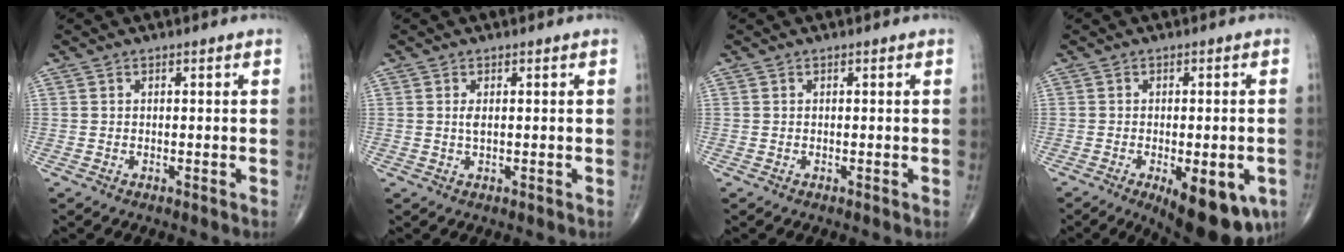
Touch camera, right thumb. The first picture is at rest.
{"total": 1.2, "force": [0.3, 0.4, 1.1], "torque": [-0.023, -0.001, 0.008]}
{"total": 0.0}
{"total": 13.9, "force": [-5.8, 5.5, 11.4], "torque": [-0.113, -0.001, -0.065]}